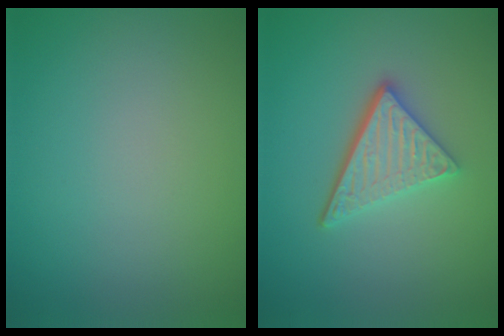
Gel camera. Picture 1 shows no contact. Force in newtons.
{"total": 4.4, "press": 3.3, "slide": 2.9}